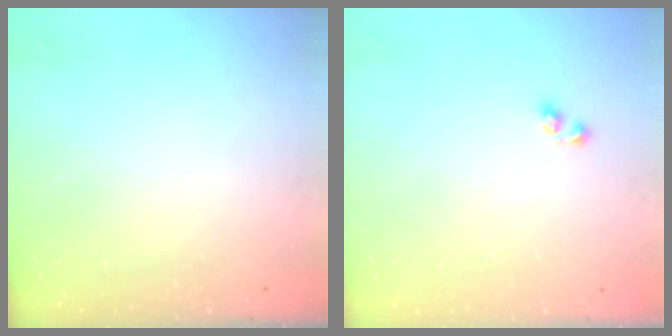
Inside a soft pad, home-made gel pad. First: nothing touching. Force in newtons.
{"total": 2.9, "press": 2.9, "slide": 0.2}